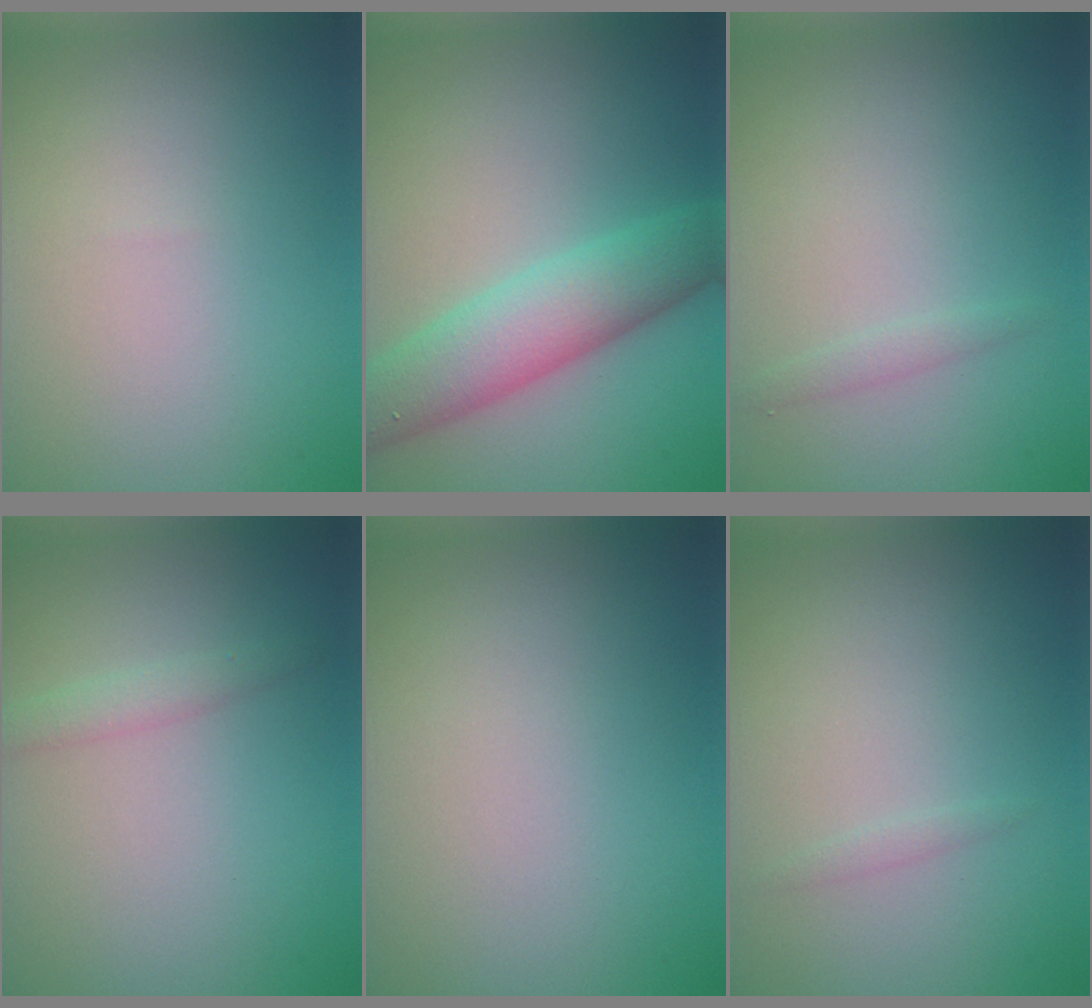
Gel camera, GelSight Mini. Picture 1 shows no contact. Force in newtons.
{"total": 5.7, "press": 5.7, "slide": 0.1}
{"total": 0.8, "press": 0.8, "slide": 0.1}
{"total": 1.4, "press": 1.4, "slide": 0.0}
{"total": 0.0}
{"total": 0.6, "press": 0.6, "slide": 0.0}